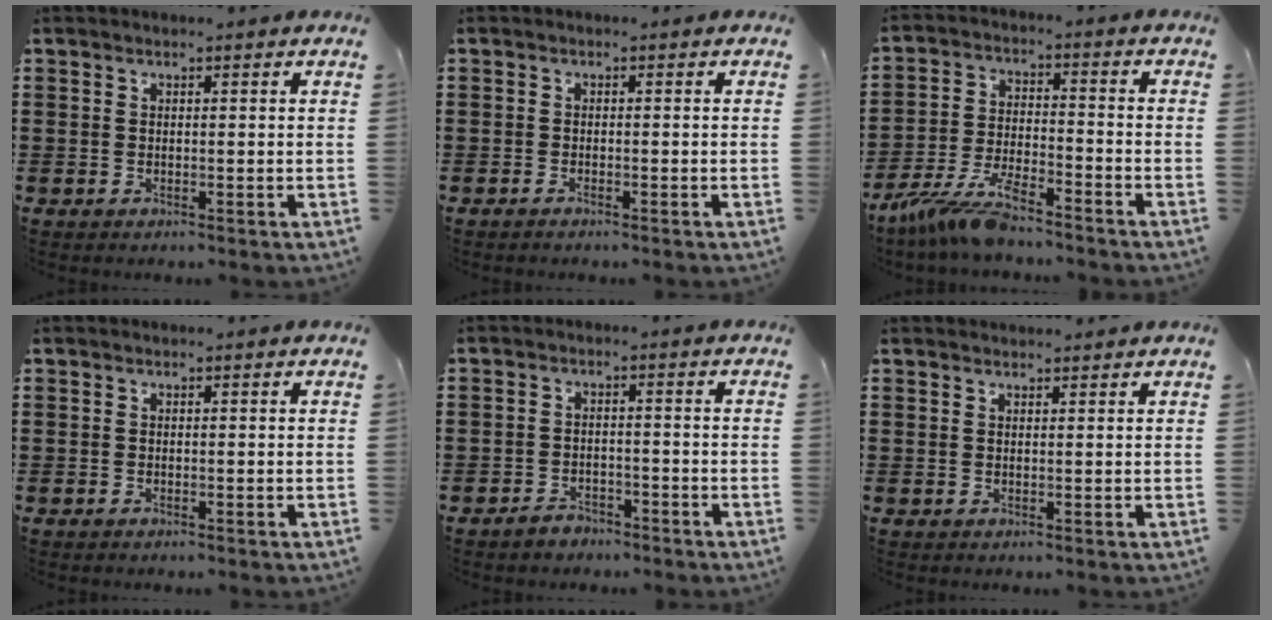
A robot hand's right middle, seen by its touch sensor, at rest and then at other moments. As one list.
[{"total": 0.7, "force": [-0.6, 0.0, 0.4], "torque": [-0.010, -0.005, -0.010]}, {"total": 7.8, "force": [-6.8, 1.4, 3.6], "torque": [-0.085, -0.002, -0.134]}, {"total": 0.0}, {"total": 2.6, "force": [-2.5, 0.9, 0.0], "torque": [-0.008, 0.004, -0.054]}, {"total": 0.9, "force": [0.9, 0.2, 0.1], "torque": [0.004, -0.002, 0.016]}]